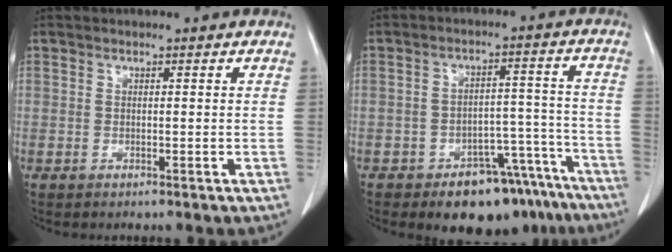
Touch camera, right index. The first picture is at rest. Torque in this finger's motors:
{"motor_torque": [0.39, -0.28, 0.18, 0.02]}